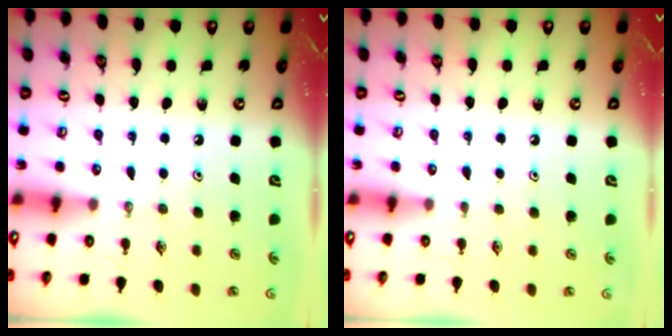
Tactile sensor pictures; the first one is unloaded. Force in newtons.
{"total": 1.3, "press": 1.2, "slide": 0.3}